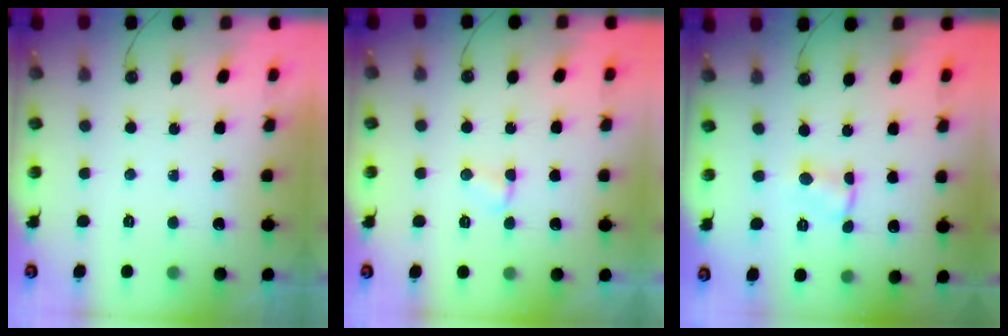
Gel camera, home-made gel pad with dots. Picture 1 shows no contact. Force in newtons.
{"total": 2.4, "press": 2.4, "slide": 0.3}
{"total": 1.5, "press": 1.5, "slide": 0.2}